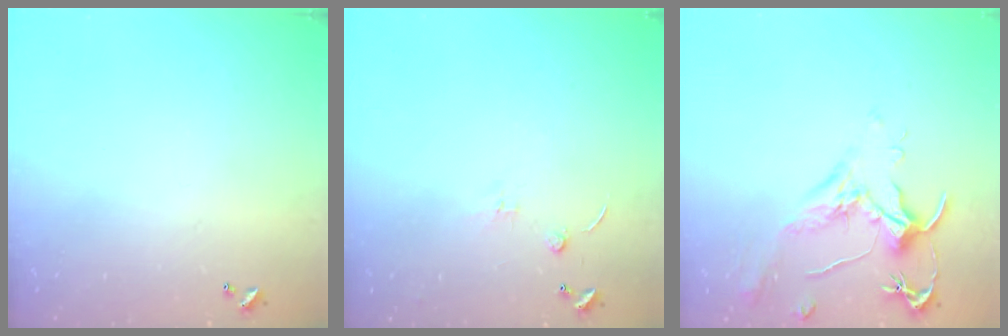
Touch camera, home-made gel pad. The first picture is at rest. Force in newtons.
{"total": 1.3, "press": 1.2, "slide": 0.5}
{"total": 1.8, "press": 1.7, "slide": 0.6}